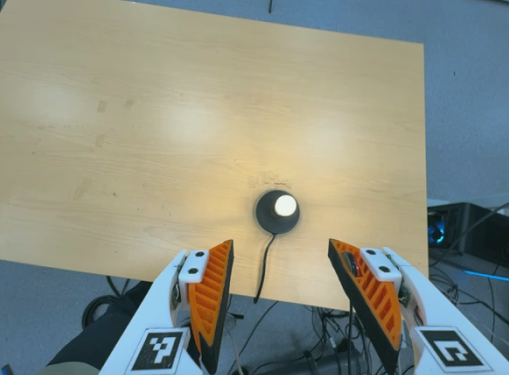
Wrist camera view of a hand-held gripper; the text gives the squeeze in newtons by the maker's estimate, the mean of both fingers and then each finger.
{"total": 0.0}